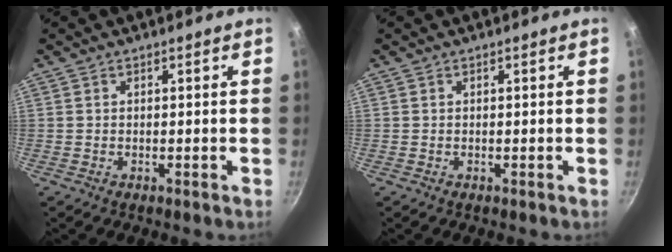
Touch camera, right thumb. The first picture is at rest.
{"total": 0.0}